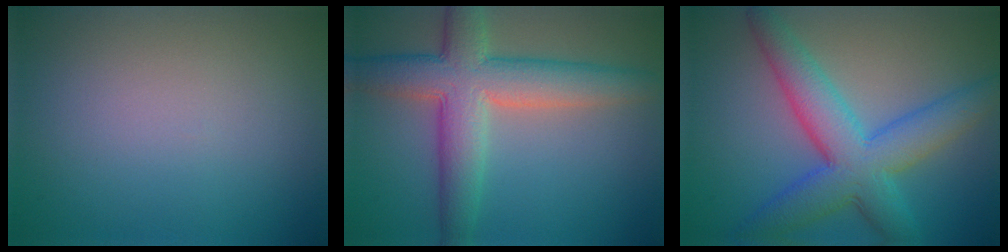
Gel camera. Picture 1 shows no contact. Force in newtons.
{"total": 7.5, "press": 7.5, "slide": 0.2}
{"total": 7.7, "press": 7.7, "slide": 0.2}